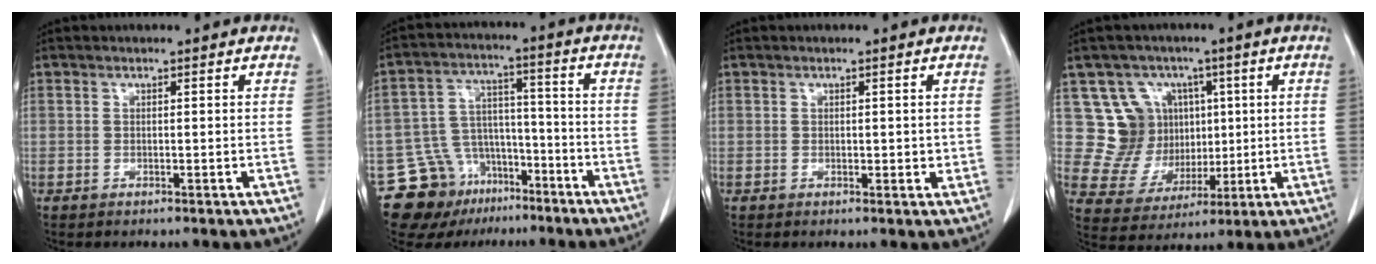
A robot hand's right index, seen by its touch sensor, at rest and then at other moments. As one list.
[{"total": 13.2, "force": [-9.3, 8.7, 3.6], "torque": [-0.066, 0.051, -0.146]}, {"total": 1.9, "force": [0.2, 1.1, 1.5], "torque": [-0.019, -0.001, 0.005]}, {"total": 10.7, "force": [3.2, 9.8, 3.1], "torque": [-0.055, 0.035, 0.076]}]